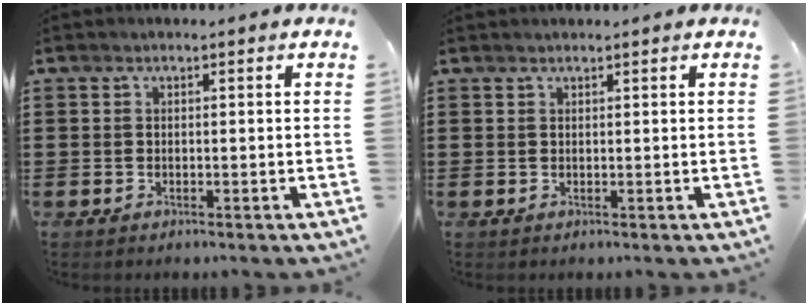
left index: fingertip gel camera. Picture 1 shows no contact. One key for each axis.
{"total": 0.6, "fx": 0.6, "fy": 0.0, "fz": 0.1, "tx": -0.005, "ty": -0.001, "tz": 0.013}